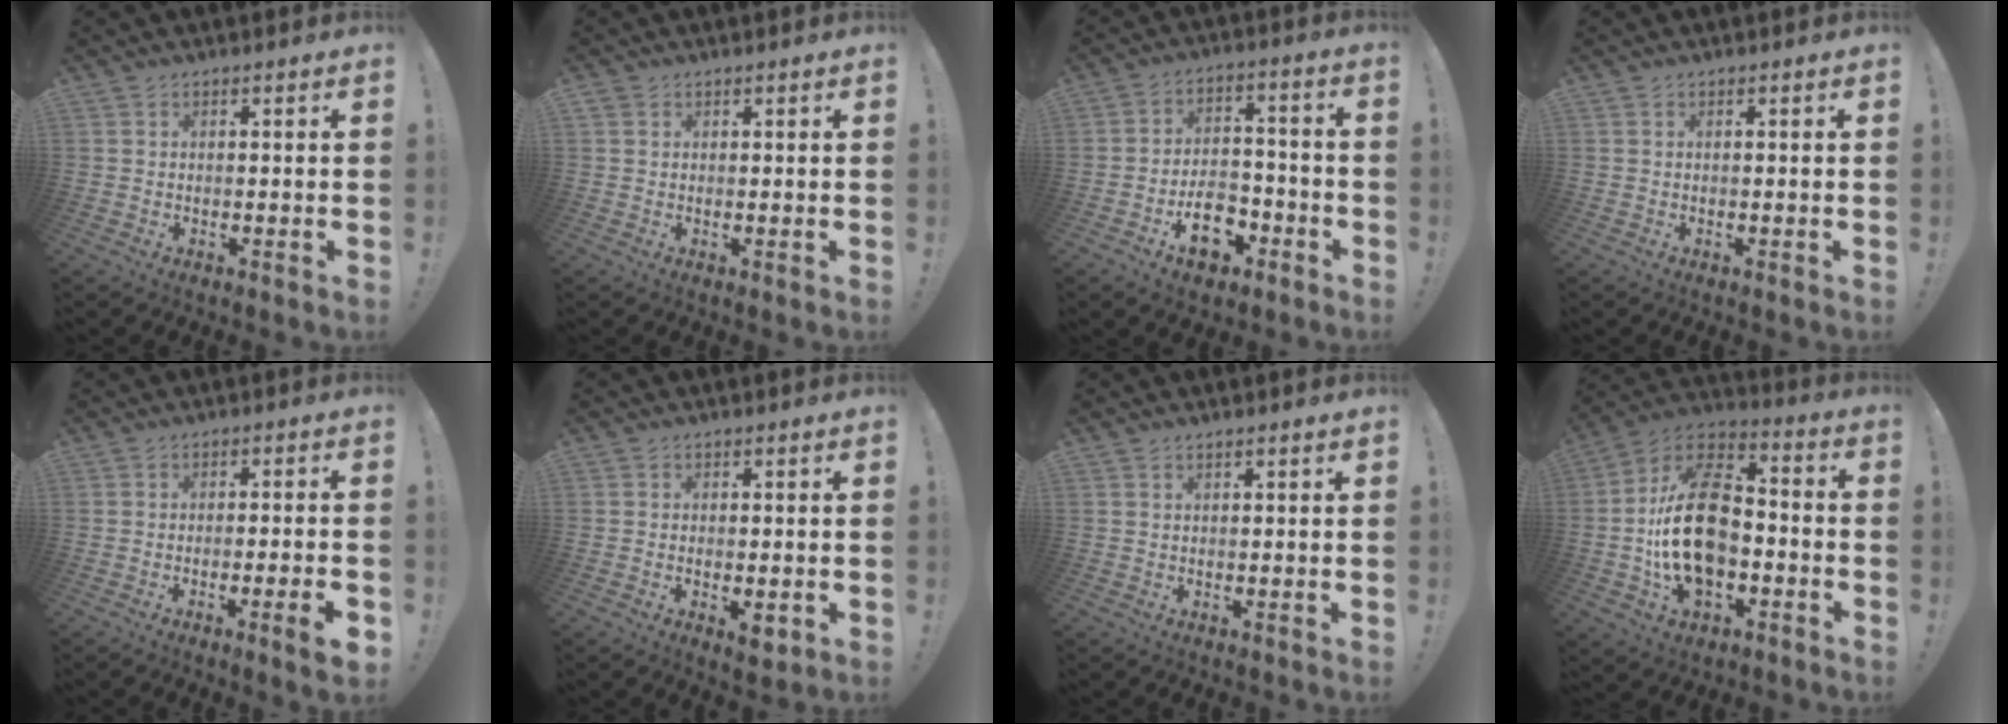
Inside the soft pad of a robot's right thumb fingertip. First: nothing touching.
{"total": 1.0, "force": [0.5, 0.8, 0.2], "torque": [-0.013, 0.004, 0.013]}
{"total": 11.8, "force": [-6.3, 7.4, 6.7], "torque": [-0.086, 0.056, -0.105]}
{"total": 0.0}
{"total": 6.4, "force": [-2.6, 0.3, 5.8], "torque": [-0.092, 0.006, -0.038]}
{"total": 3.5, "force": [-0.9, 1.5, 3.0], "torque": [-0.043, 0.003, -0.008]}
{"total": 0.7, "force": [0.5, -0.2, 0.5], "torque": [-0.008, 0.000, 0.008]}
{"total": 23.0, "force": [-3.0, 14.7, 17.4], "torque": [-0.308, 0.036, -0.043]}